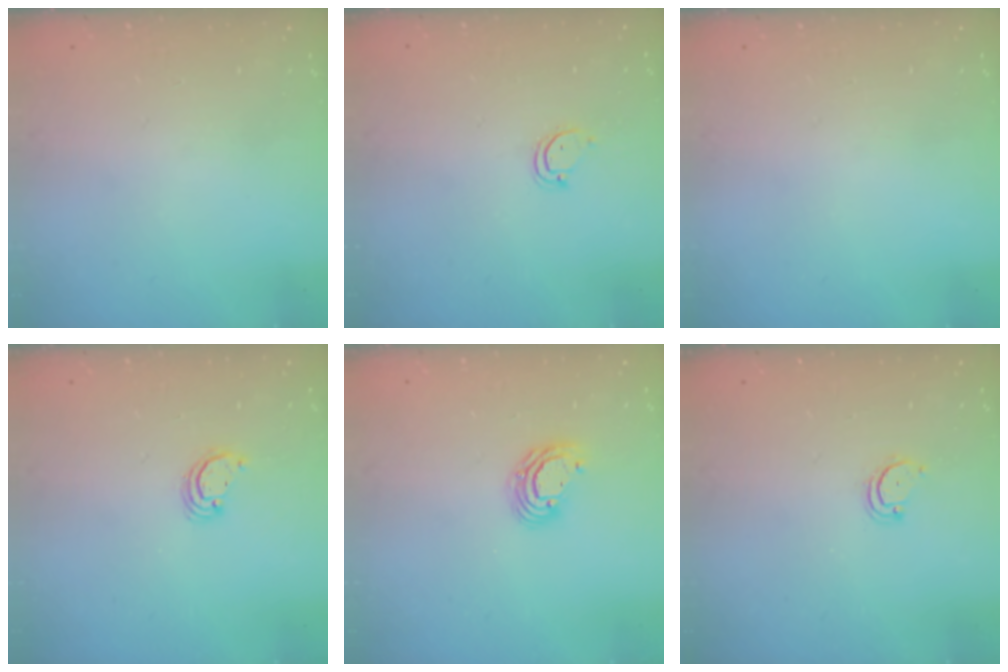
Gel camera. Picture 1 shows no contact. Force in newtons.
{"total": 3.5, "press": 3.5, "slide": 0.4}
{"total": 0.0}
{"total": 2.8, "press": 2.8, "slide": 0.2}
{"total": 7.0, "press": 7.0, "slide": 0.8}
{"total": 3.4, "press": 3.4, "slide": 0.2}